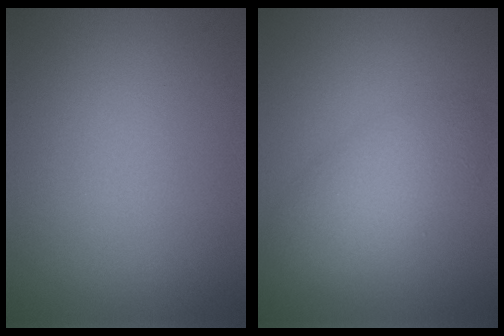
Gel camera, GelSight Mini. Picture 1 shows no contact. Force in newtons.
{"total": 3.9, "press": 3.9, "slide": 0.2}